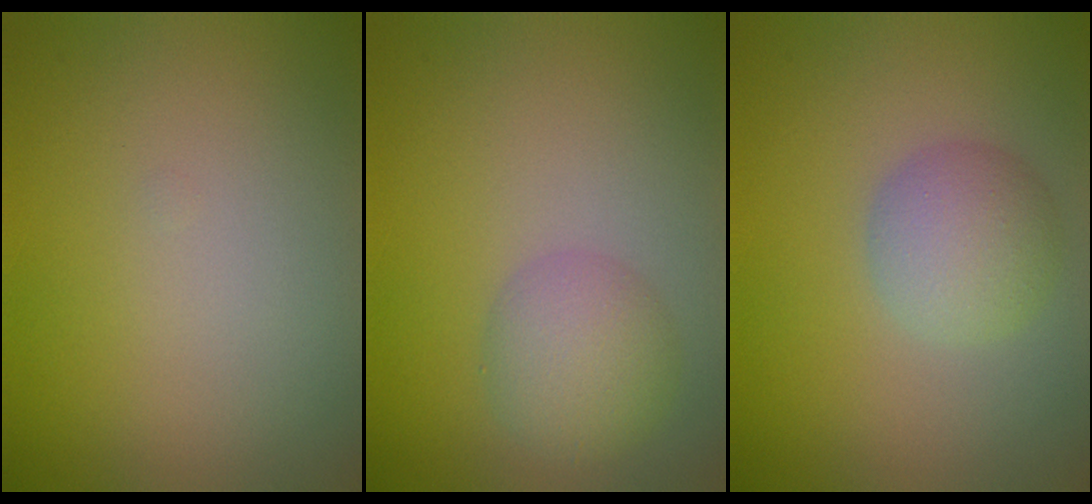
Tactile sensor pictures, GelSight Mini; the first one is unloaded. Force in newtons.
{"total": 3.6, "press": 3.6, "slide": 0.1}
{"total": 3.5, "press": 3.5, "slide": 0.1}